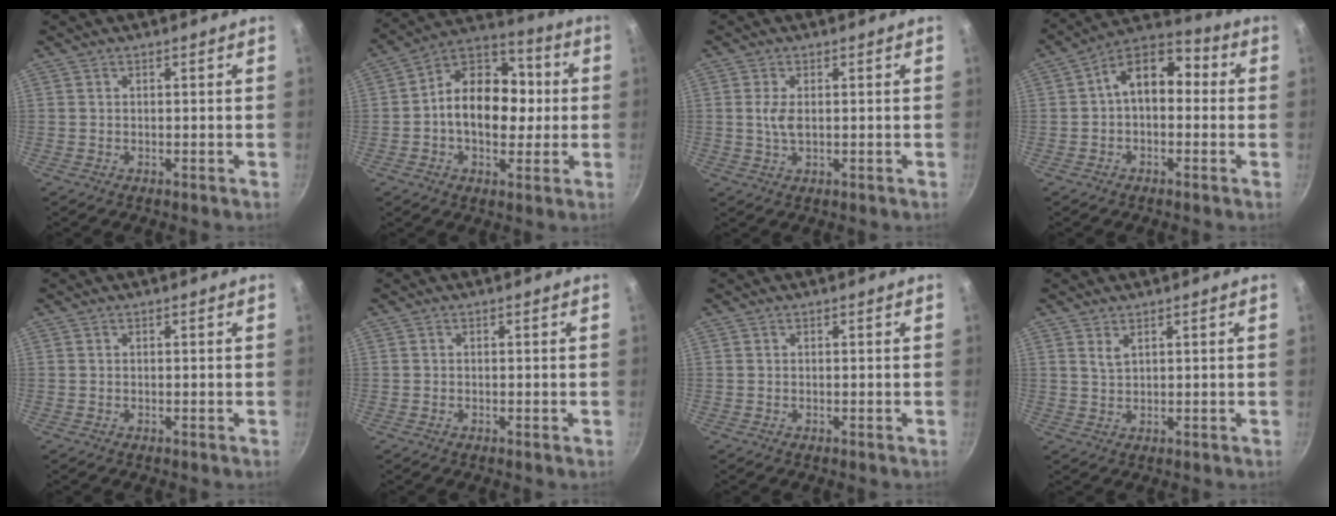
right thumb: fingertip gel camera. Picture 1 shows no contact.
{"total": 16.5, "force": [-0.3, 11.8, 11.5], "torque": [-0.135, 0.034, -0.024]}
{"total": 3.2, "force": [0.3, 1.5, 2.7], "torque": [-0.053, -0.002, 0.008]}
{"total": 11.5, "force": [0.7, 7.7, 8.5], "torque": [-0.100, 0.040, -0.009]}
{"total": 0.0}
{"total": 0.0}
{"total": 0.0}
{"total": 1.9, "force": [1.1, 0.8, 1.3], "torque": [-0.024, -0.007, 0.024]}